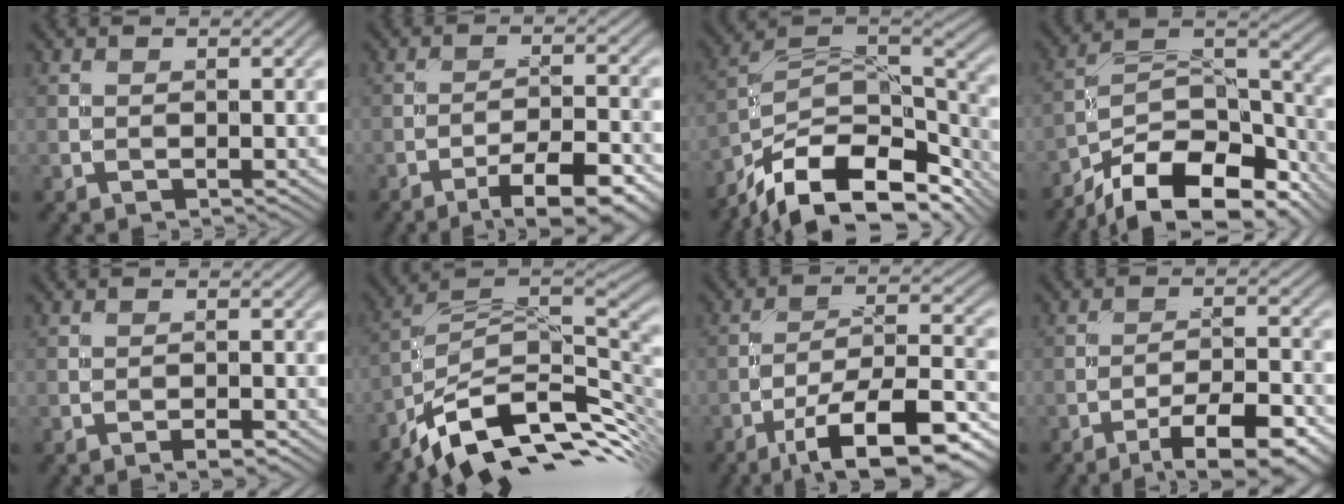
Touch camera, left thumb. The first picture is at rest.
{"total": 8.7, "force": [-5.9, 2.0, 6.1], "torque": [-0.101, 0.004, -0.085]}
{"total": 15.5, "force": [-9.8, 7.4, 9.5], "torque": [-0.190, -0.024, -0.159]}
{"total": 14.9, "force": [-11.1, 6.0, 8.0], "torque": [-0.179, -0.019, -0.170]}
{"total": 1.4, "force": [-1.0, 0.3, 0.9], "torque": [-0.015, 0.001, -0.020]}
{"total": 12.5, "force": [-6.6, 5.5, 9.0], "torque": [-0.177, 0.004, -0.119]}
{"total": 14.6, "force": [-9.3, 4.4, 10.4], "torque": [-0.178, -0.004, -0.146]}
{"total": 9.7, "force": [-6.5, 2.3, 6.8], "torque": [-0.114, -0.001, -0.094]}